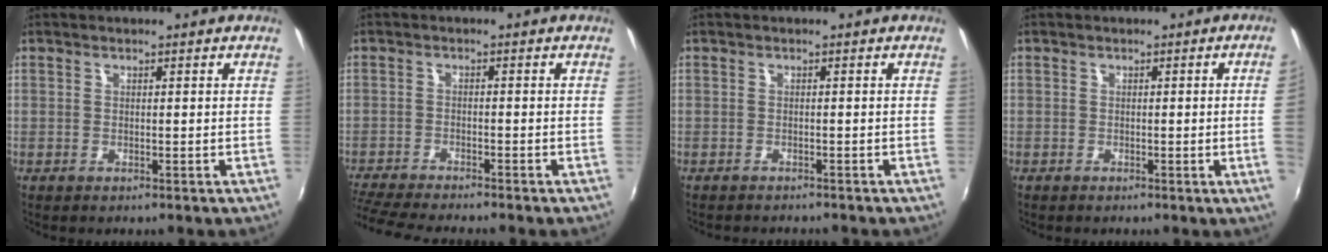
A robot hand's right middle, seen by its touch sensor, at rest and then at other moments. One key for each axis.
{"total": 9.3, "fx": -8.6, "fy": 0.0, "fz": 3.7, "tx": -0.099, "ty": -0.032, "tz": -0.146}
{"total": 3.4, "fx": -3.2, "fy": 0.5, "fz": 1.1, "tx": -0.030, "ty": -0.017, "tz": -0.046}
{"total": 2.7, "fx": -0.1, "fy": -1.6, "fz": 2.2, "tx": -0.034, "ty": -0.016, "tz": 0.004}